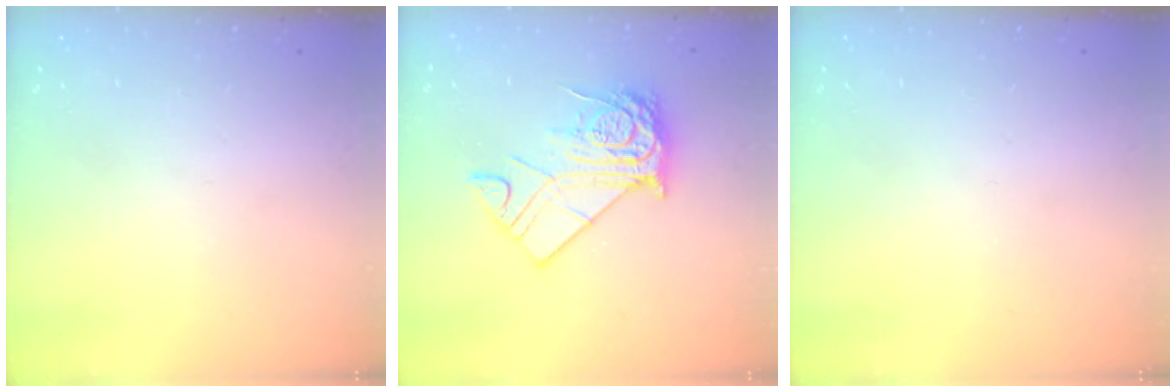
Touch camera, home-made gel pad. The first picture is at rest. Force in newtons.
{"total": 13.8, "press": 13.7, "slide": 1.1}
{"total": 0.0}